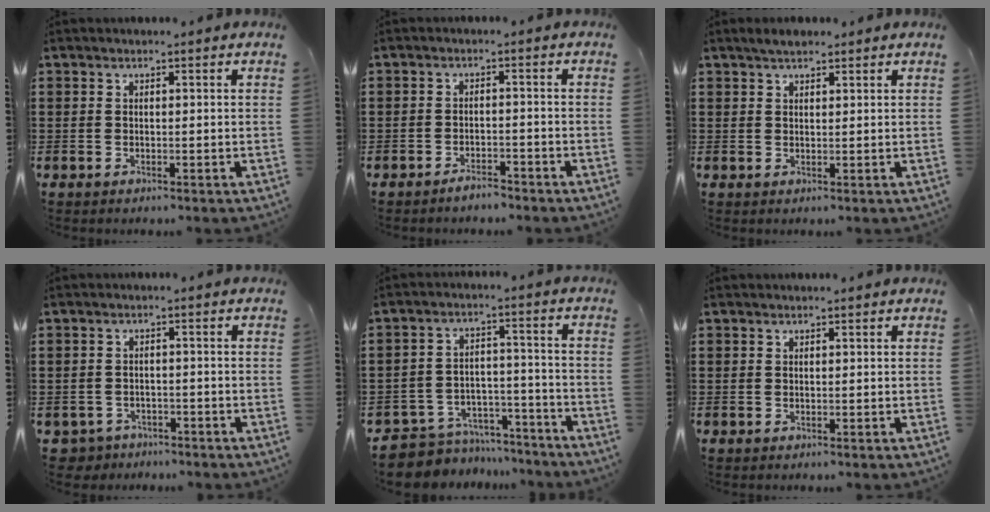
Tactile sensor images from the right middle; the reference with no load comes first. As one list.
[{"total": 2.3, "force": [-2.2, 0.4, 0.6], "torque": [-0.015, 0.001, -0.043]}, {"total": 1.7, "force": [1.5, 0.6, 0.5], "torque": [-0.014, 0.004, 0.029]}, {"total": 2.4, "force": [-2.3, 0.6, -0.2], "torque": [-0.016, -0.007, -0.055]}, {"total": 6.4, "force": [-6.2, 1.4, 0.2], "torque": [-0.010, 0.014, -0.126]}, {"total": 0.0}]